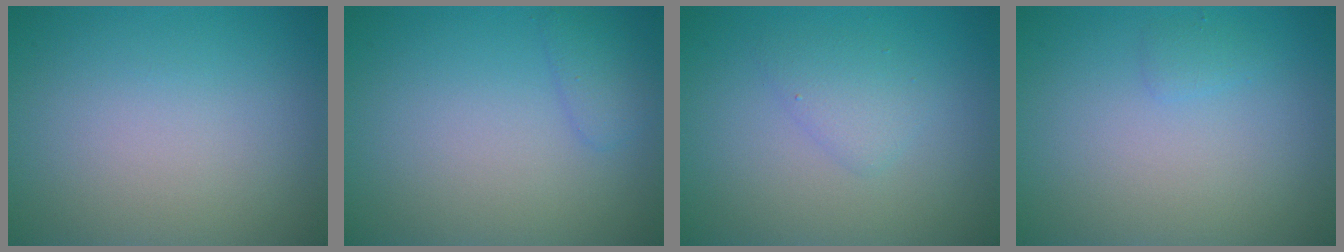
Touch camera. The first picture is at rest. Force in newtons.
{"total": 1.3, "press": 1.3, "slide": 0.1}
{"total": 1.7, "press": 1.7, "slide": 0.1}
{"total": 0.8, "press": 0.8, "slide": 0.0}